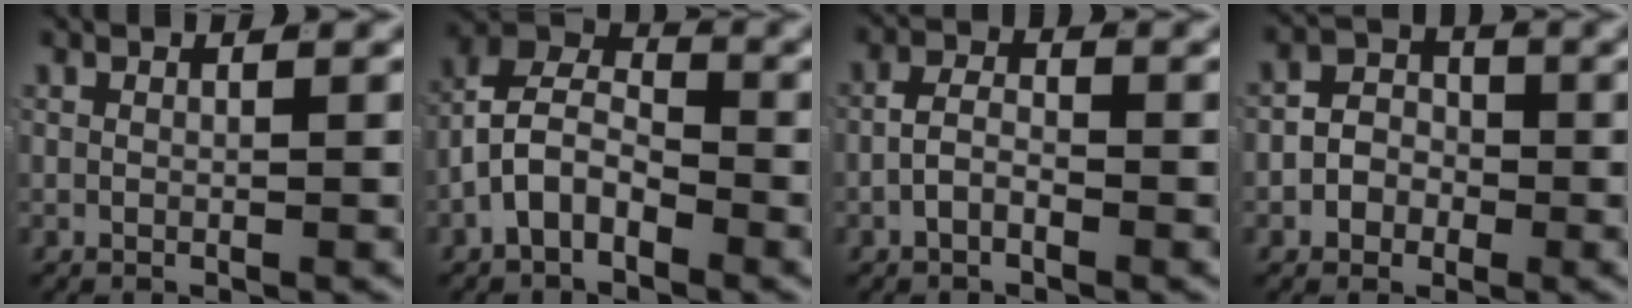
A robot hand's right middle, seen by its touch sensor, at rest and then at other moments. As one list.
[{"total": 7.7, "force": [-0.3, 6.2, 4.6], "torque": [-0.074, 0.001, -0.029]}, {"total": 2.0, "force": [-1.0, 1.1, 1.3], "torque": [-0.017, -0.001, -0.023]}, {"total": 4.0, "force": [-1.1, 3.6, 1.4], "torque": [-0.012, -0.003, -0.029]}]